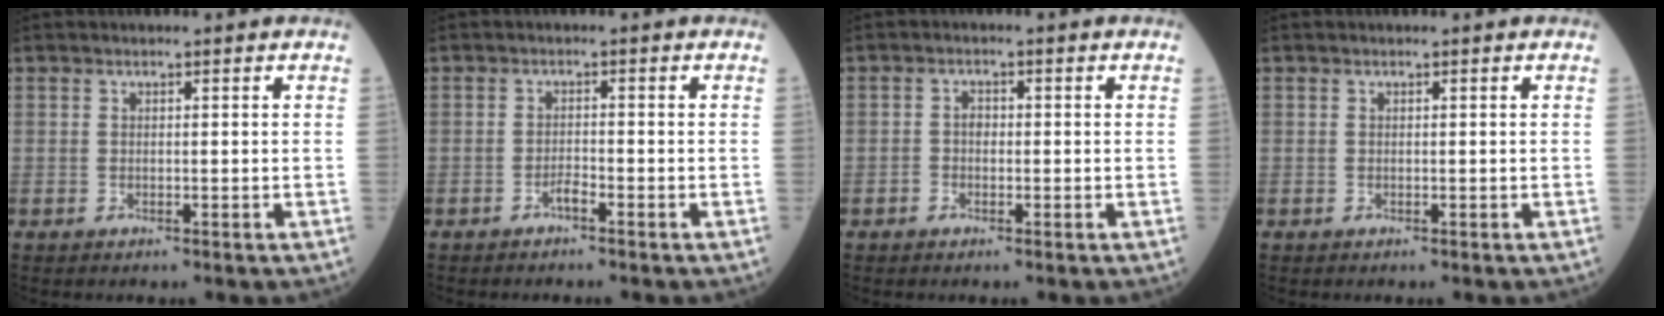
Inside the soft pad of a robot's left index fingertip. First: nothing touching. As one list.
[{"total": 1.4, "force": [-1.1, 0.0, 0.7], "torque": [-0.015, 0.002, -0.021]}, {"total": 1.6, "force": [-0.5, 1.1, 1.1], "torque": [-0.017, 0.002, -0.010]}, {"total": 0.0}]